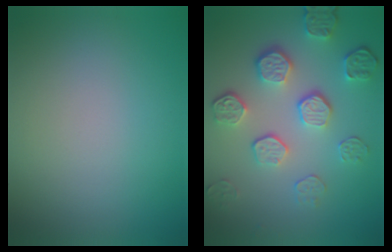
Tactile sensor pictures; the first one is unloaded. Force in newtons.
{"total": 5.4, "press": 3.9, "slide": 3.7}